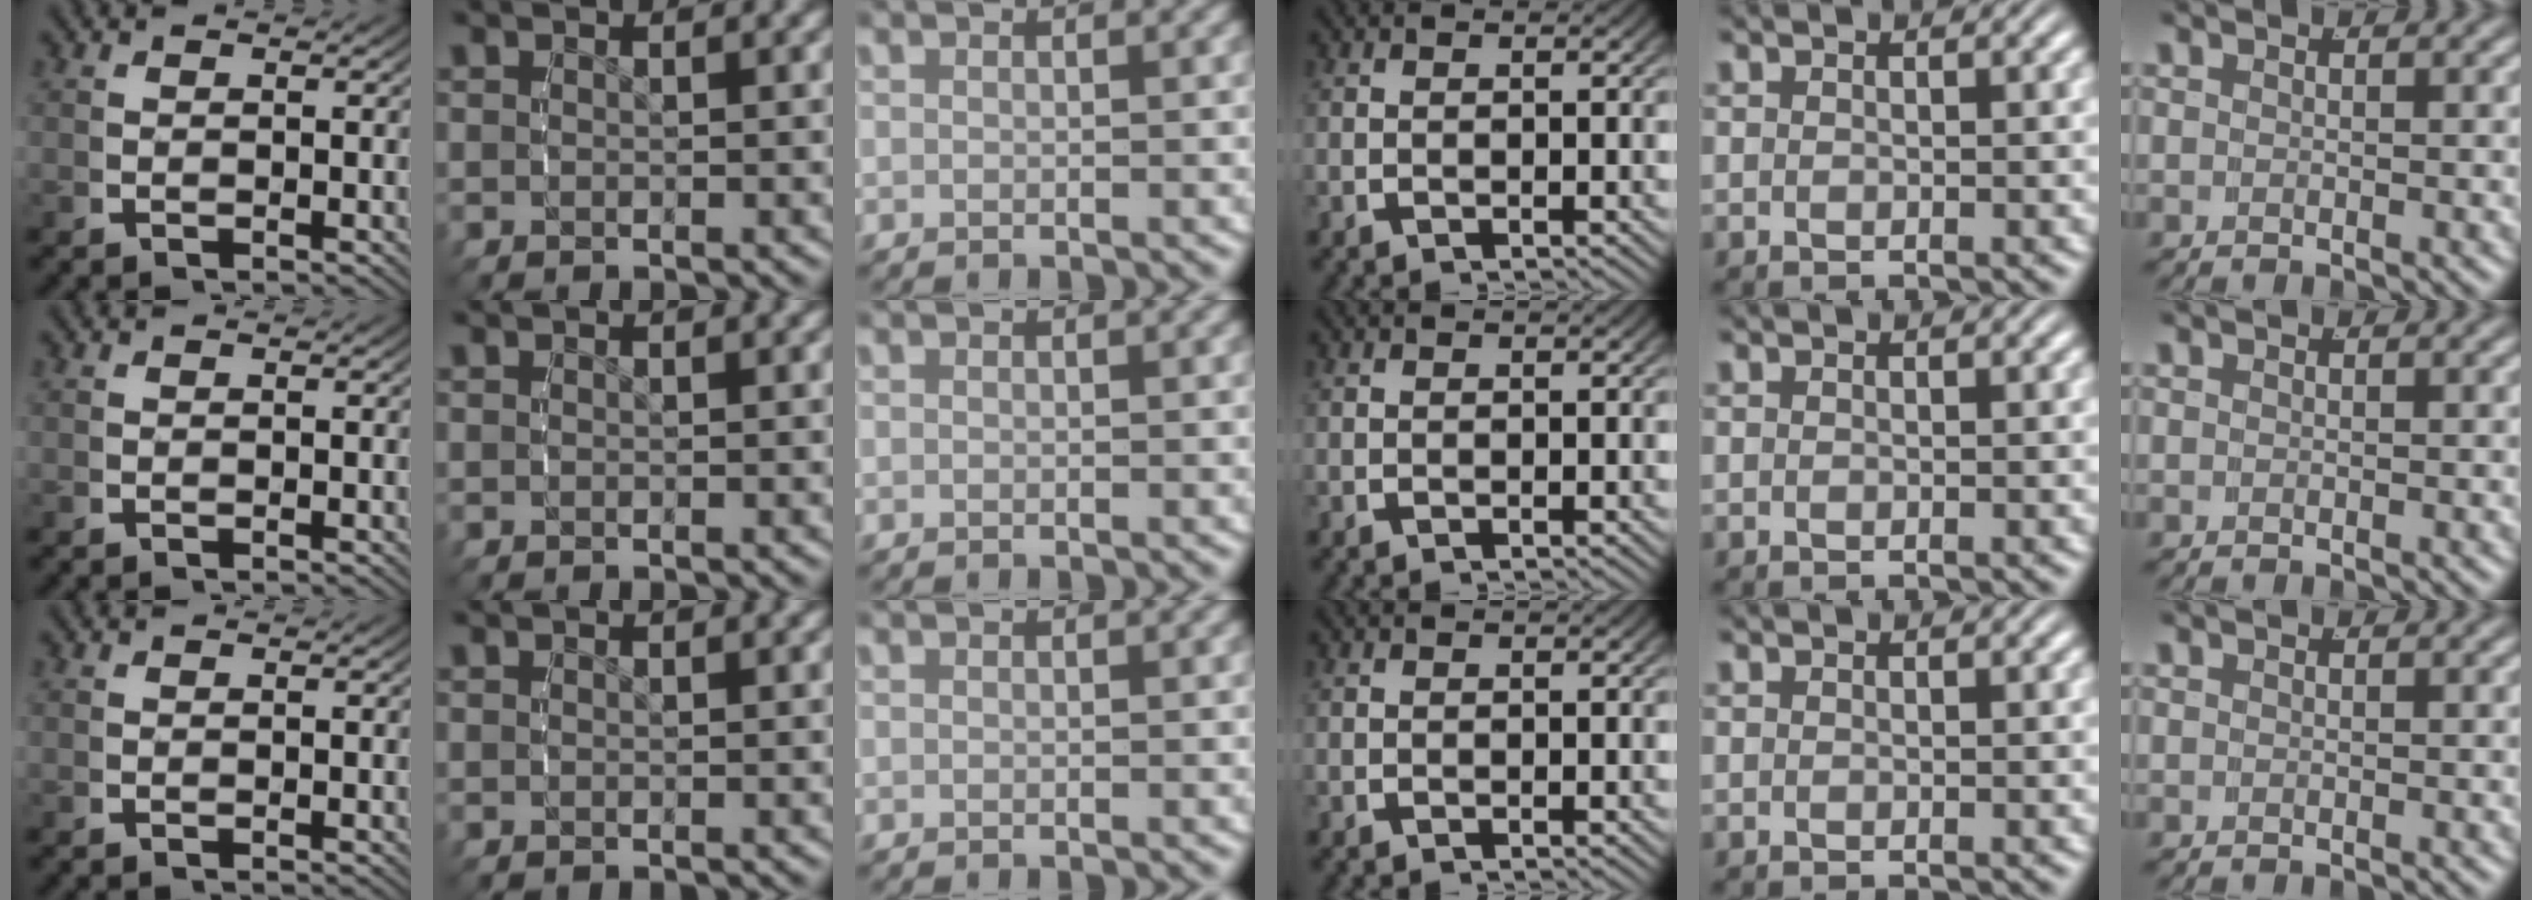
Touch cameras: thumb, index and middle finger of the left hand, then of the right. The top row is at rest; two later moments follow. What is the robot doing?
{"motion": "reach", "object": "measuring cup"}